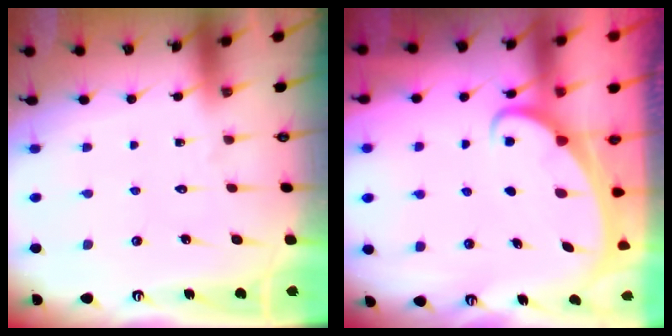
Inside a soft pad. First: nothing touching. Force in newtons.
{"total": 1.9, "press": 1.9, "slide": 0.3}